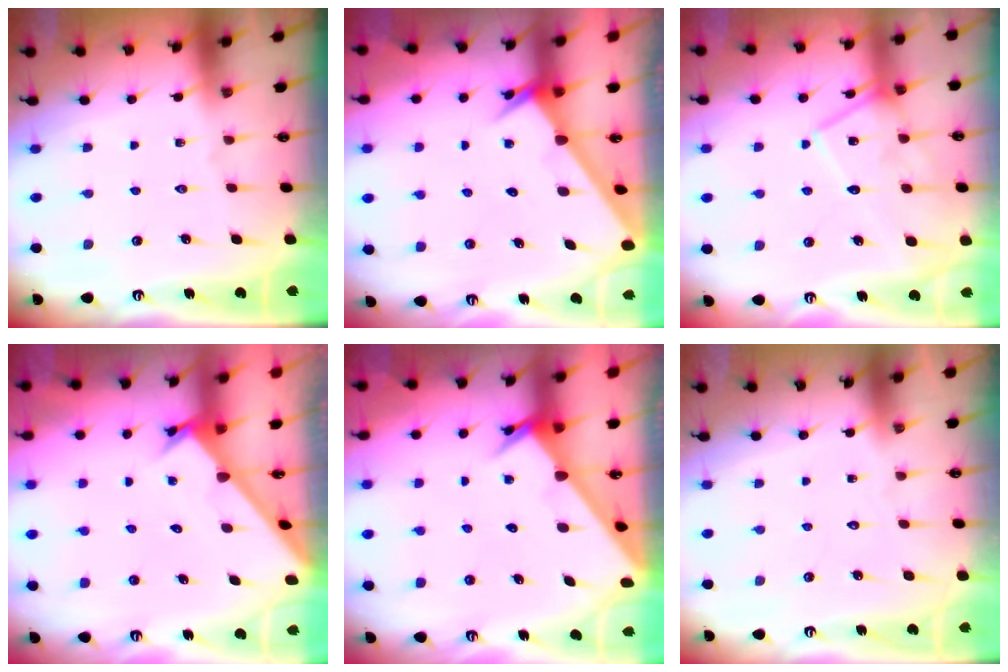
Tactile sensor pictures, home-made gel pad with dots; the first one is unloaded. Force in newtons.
{"total": 2.5, "press": 2.5, "slide": 0.2}
{"total": 13.7, "press": 13.7, "slide": 1.0}
{"total": 2.6, "press": 2.6, "slide": 0.3}
{"total": 3.8, "press": 3.7, "slide": 0.2}
{"total": 1.8, "press": 1.8, "slide": 0.1}